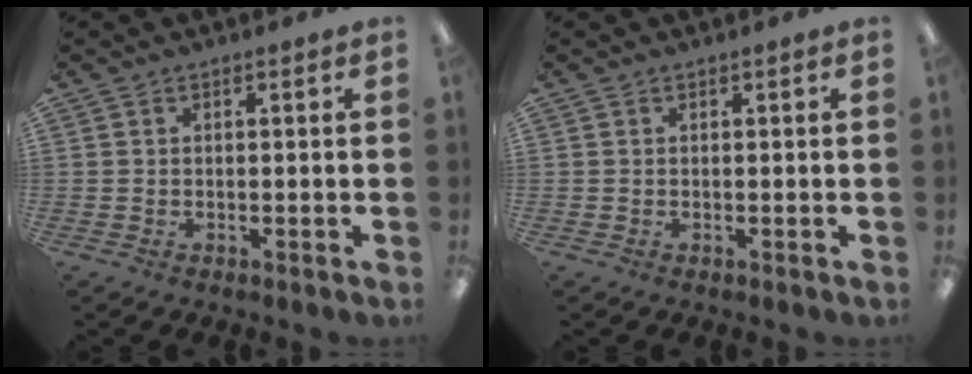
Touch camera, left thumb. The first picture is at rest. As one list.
[{"total": 0.0}]